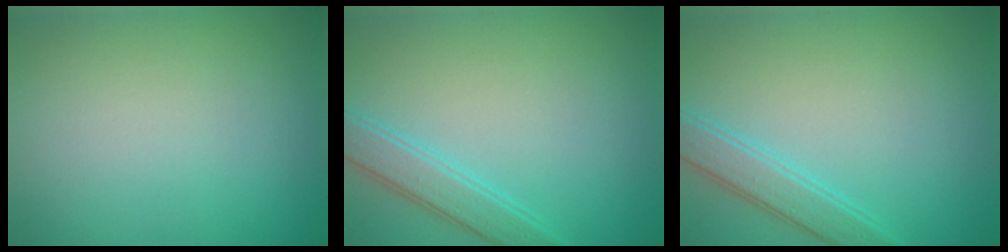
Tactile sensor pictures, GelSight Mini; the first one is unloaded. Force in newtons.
{"total": 2.8, "press": 2.8, "slide": 0.2}
{"total": 2.8, "press": 2.8, "slide": 0.2}